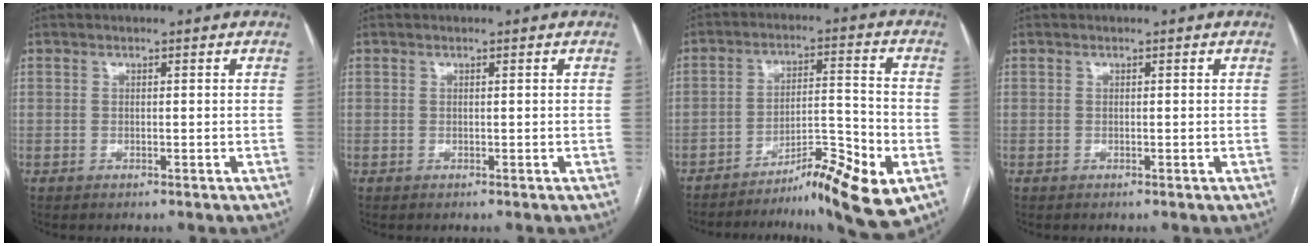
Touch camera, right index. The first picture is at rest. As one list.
[{"total": 0.0}, {"total": 12.7, "force": [-7.5, 1.3, 10.2], "torque": [-0.155, 0.002, -0.111]}, {"total": 0.0}]